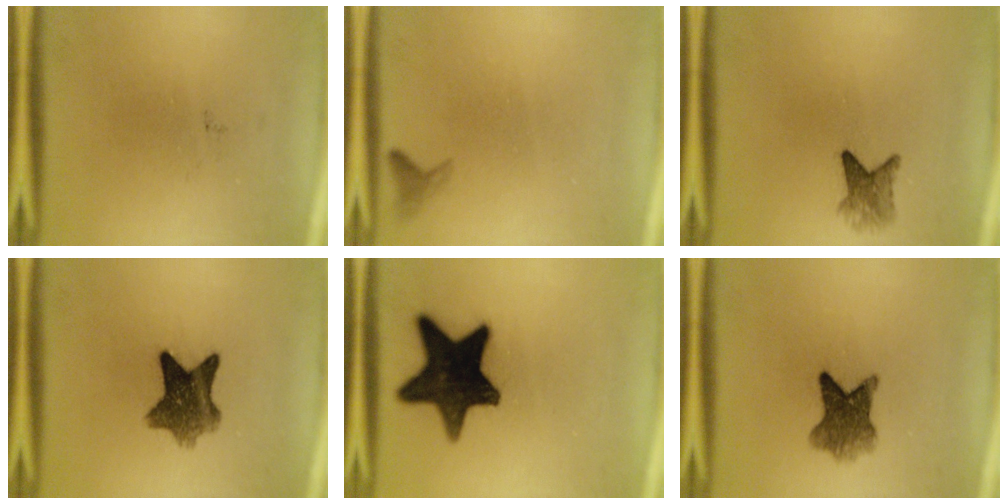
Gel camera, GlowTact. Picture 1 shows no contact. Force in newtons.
{"total": 1.0}
{"total": 3.0}
{"total": 7.9}
{"total": 16.3}
{"total": 6.0}